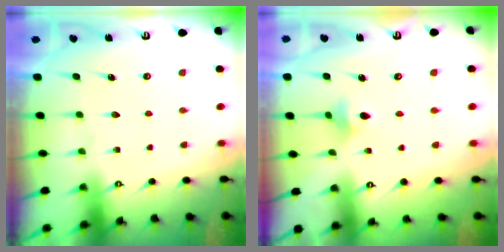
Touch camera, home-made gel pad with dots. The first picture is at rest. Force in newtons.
{"total": 3.7, "press": 3.6, "slide": 0.9}